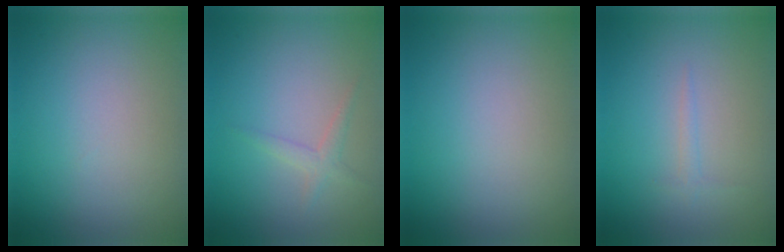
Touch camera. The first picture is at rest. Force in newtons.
{"total": 1.2, "press": 1.2, "slide": 0.0}
{"total": 0.0}
{"total": 0.7, "press": 0.7, "slide": 0.0}